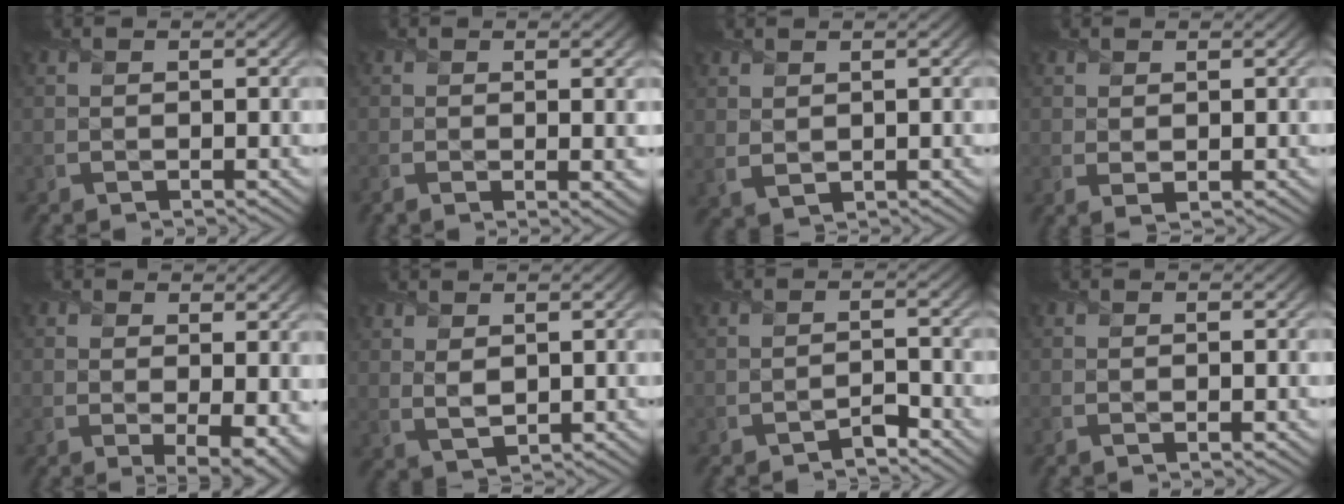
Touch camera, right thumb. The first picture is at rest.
{"total": 3.9, "force": [-0.2, 1.0, 3.8], "torque": [-0.060, -0.005, -0.004]}
{"total": 1.9, "force": [1.2, 1.1, 1.1], "torque": [-0.028, -0.003, 0.031]}
{"total": 1.2, "force": [0.5, 0.4, 1.1], "torque": [-0.023, -0.003, 0.013]}
{"total": 5.3, "force": [0.3, 2.5, 4.7], "torque": [-0.069, -0.017, 0.016]}
{"total": 2.6, "force": [1.3, 1.3, 1.8], "torque": [-0.049, -0.004, 0.031]}
{"total": 1.7, "force": [-1.5, 0.3, 0.7], "torque": [-0.009, 0.005, -0.029]}
{"total": 0.9, "force": [-0.1, 0.0, 0.9], "torque": [-0.016, -0.001, -0.003]}